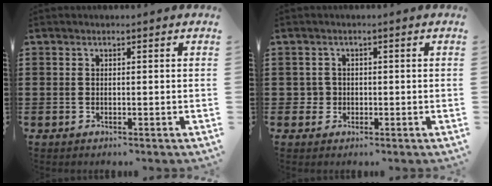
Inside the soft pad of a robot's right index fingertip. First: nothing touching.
{"total": 1.7, "force": [-0.3, 1.6, 0.3], "torque": [-0.013, 0.006, -0.008]}